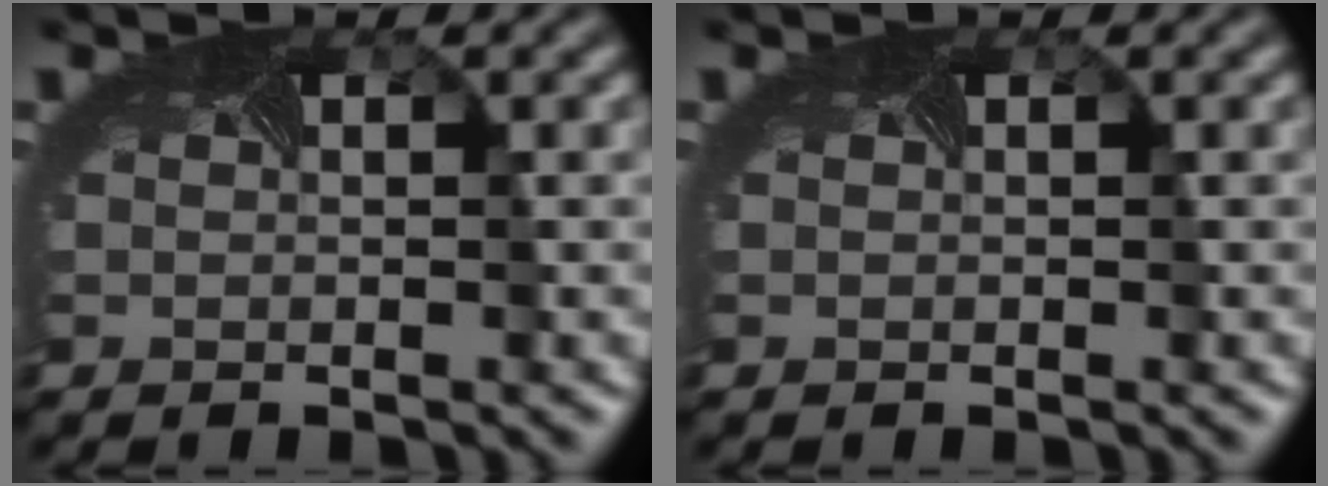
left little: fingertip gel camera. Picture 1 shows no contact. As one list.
[{"total": 0.0}]